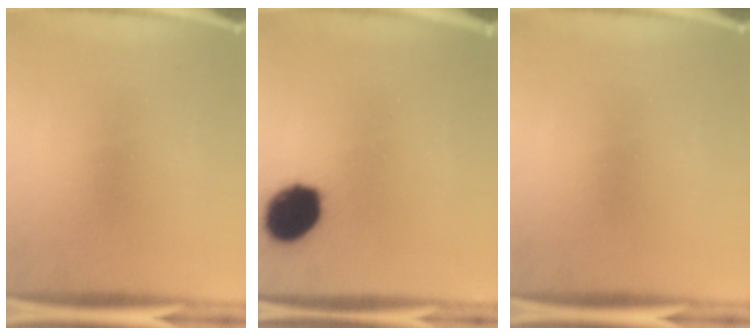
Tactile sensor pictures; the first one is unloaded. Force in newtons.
{"total": 13.7}
{"total": 0.0}